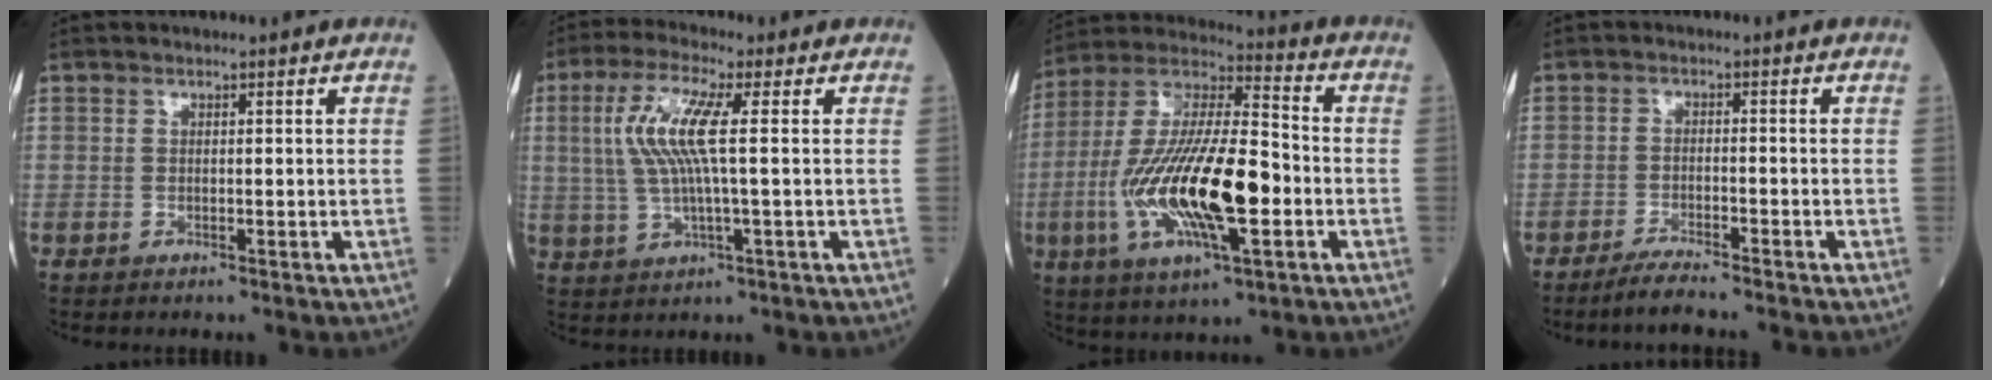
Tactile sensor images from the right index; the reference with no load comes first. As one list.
[{"total": 8.4, "force": [1.4, 0.6, 8.2], "torque": [-0.187, 0.012, 0.029]}, {"total": 20.1, "force": [-4.5, 4.5, 19.0], "torque": [-0.392, -0.007, -0.079]}, {"total": 4.7, "force": [-4.2, -0.7, 2.1], "torque": [-0.039, -0.015, -0.073]}]